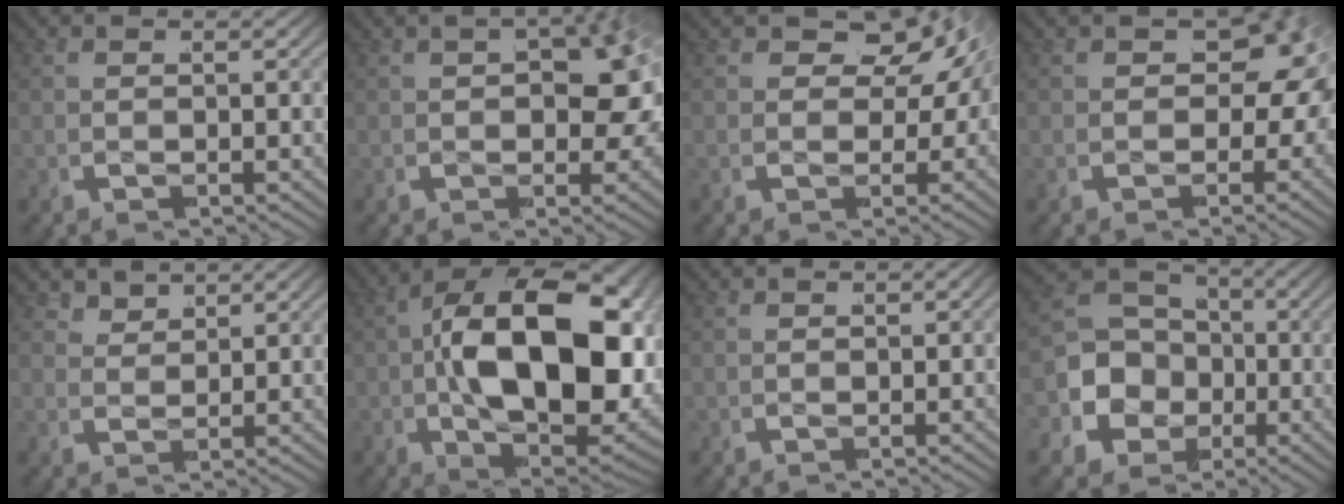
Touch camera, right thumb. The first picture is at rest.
{"total": 8.6, "force": [-0.2, 4.3, 7.5], "torque": [-0.092, -0.010, 0.006]}
{"total": 8.8, "force": [1.8, 5.7, 6.4], "torque": [-0.088, 0.001, 0.023]}
{"total": 11.2, "force": [0.7, 7.5, 8.3], "torque": [-0.112, -0.013, 0.014]}
{"total": 2.2, "force": [2.0, 0.8, 0.3], "torque": [-0.006, 0.001, 0.035]}
{"total": 23.7, "force": [-1.3, 13.6, 19.4], "torque": [-0.347, -0.058, 0.006]}
{"total": 0.0}
{"total": 11.8, "force": [0.0, 9.5, 6.9], "torque": [-0.147, -0.017, -0.002]}